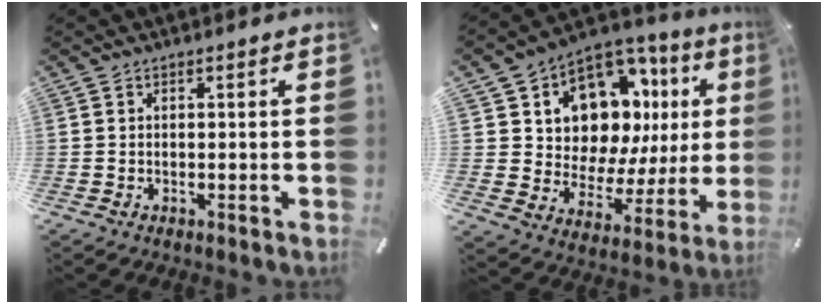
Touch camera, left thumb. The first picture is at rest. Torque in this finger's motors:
{"motor_torque": [2.66, 2.34, 0.61, -0.06, 0.19]}